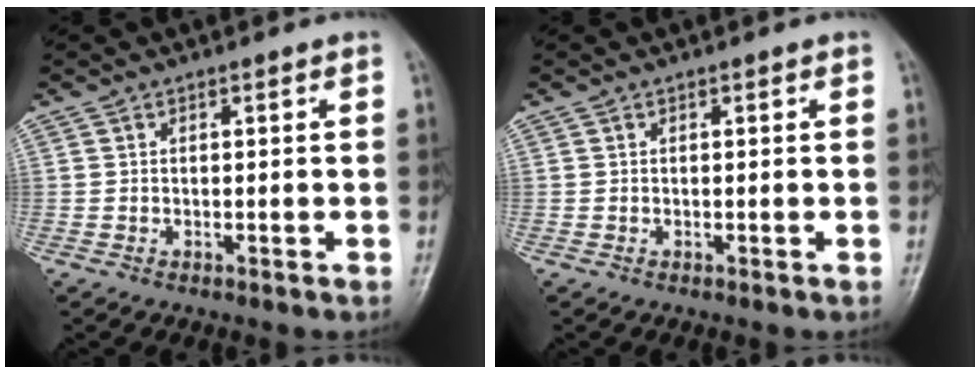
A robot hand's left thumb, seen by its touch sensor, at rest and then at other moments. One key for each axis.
{"total": 0.0}